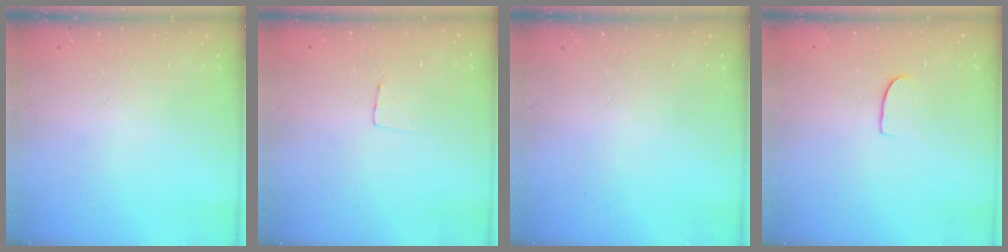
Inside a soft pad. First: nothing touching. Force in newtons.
{"total": 3.2, "press": 3.2, "slide": 0.2}
{"total": 0.0}
{"total": 5.3, "press": 5.3, "slide": 0.5}